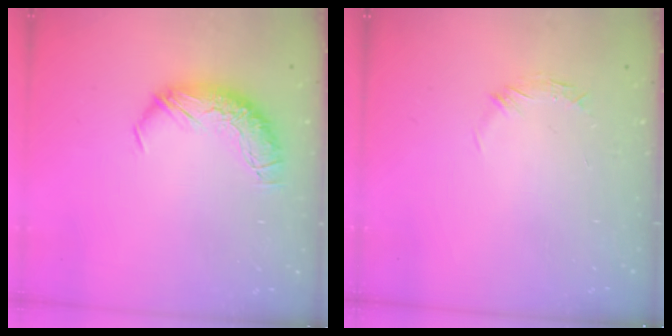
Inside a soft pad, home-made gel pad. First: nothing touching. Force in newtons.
{"total": 5.9, "press": 5.8, "slide": 1.0}